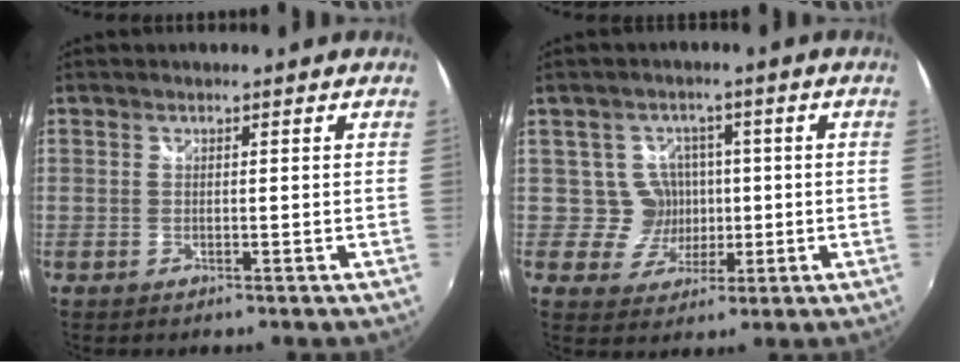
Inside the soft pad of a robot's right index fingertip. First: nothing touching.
{"total": 5.5, "force": [0.1, 5.5, 0.0], "torque": [-0.006, 0.016, 0.004]}